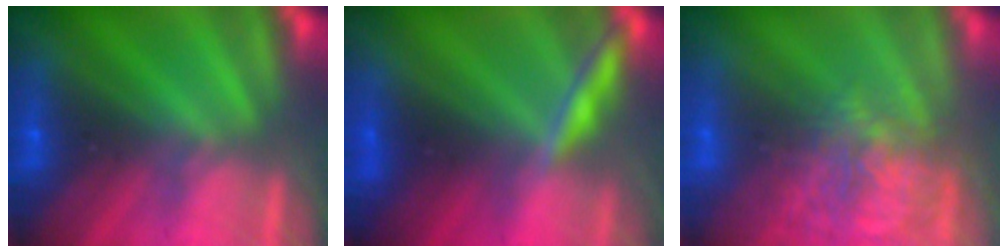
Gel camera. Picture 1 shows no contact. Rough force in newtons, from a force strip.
{"total": 2.0}
{"total": 3.9}